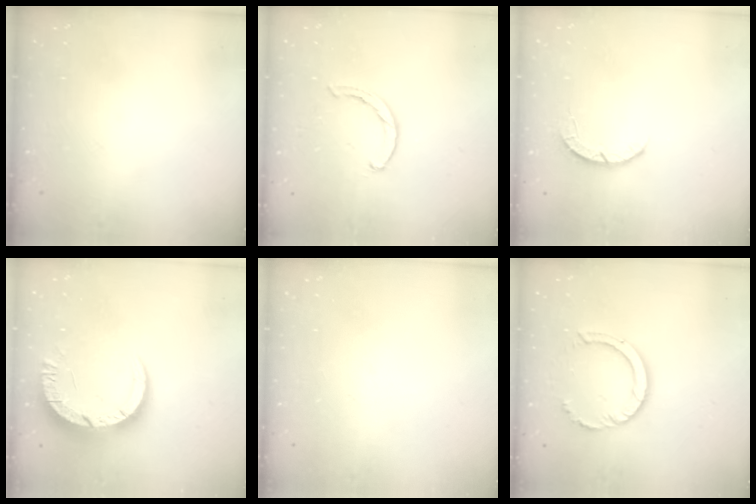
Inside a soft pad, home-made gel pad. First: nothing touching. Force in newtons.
{"total": 2.3, "press": 2.2, "slide": 0.5}
{"total": 2.7, "press": 2.6, "slide": 0.4}
{"total": 10.0, "press": 10.0, "slide": 1.1}
{"total": 0.0}
{"total": 8.3, "press": 8.2, "slide": 0.6}